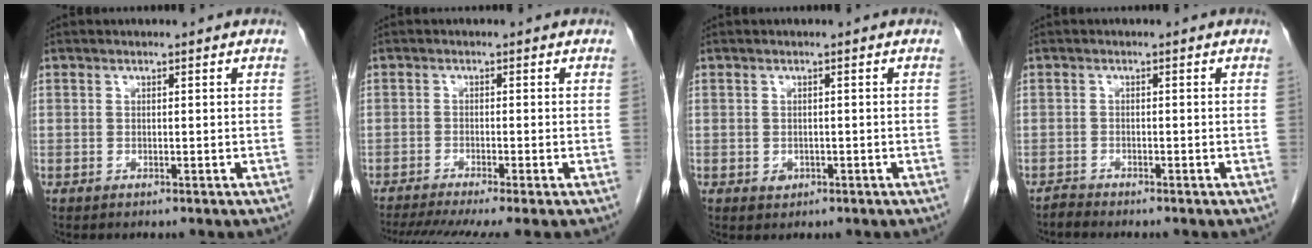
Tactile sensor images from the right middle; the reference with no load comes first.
{"total": 9.9, "force": [-7.9, 0.1, 6.0], "torque": [-0.083, -0.017, -0.124]}
{"total": 1.2, "force": [-0.4, 1.0, 0.5], "torque": [-0.010, 0.002, 0.000]}
{"total": 1.1, "force": [-1.1, -0.1, -0.2], "torque": [0.000, -0.005, -0.021]}